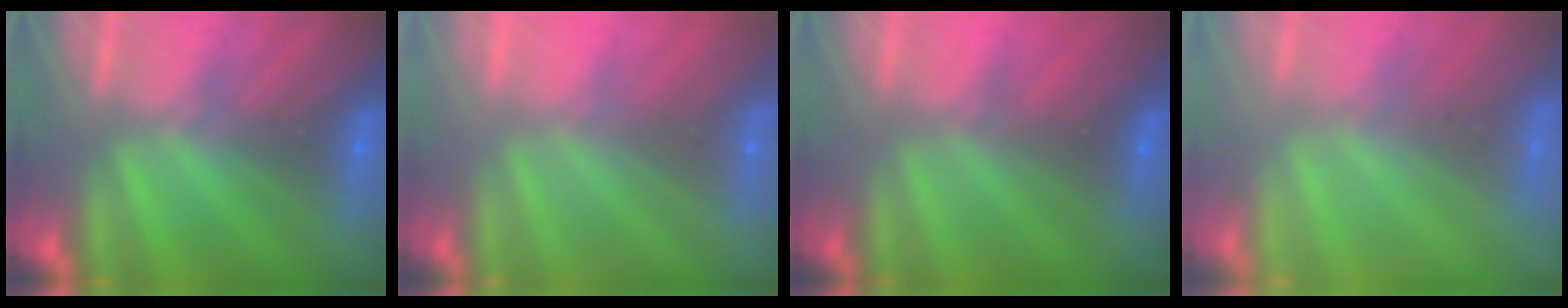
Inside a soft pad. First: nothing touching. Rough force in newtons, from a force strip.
{"total": 3.0}
{"total": 4.5}
{"total": 3.3}